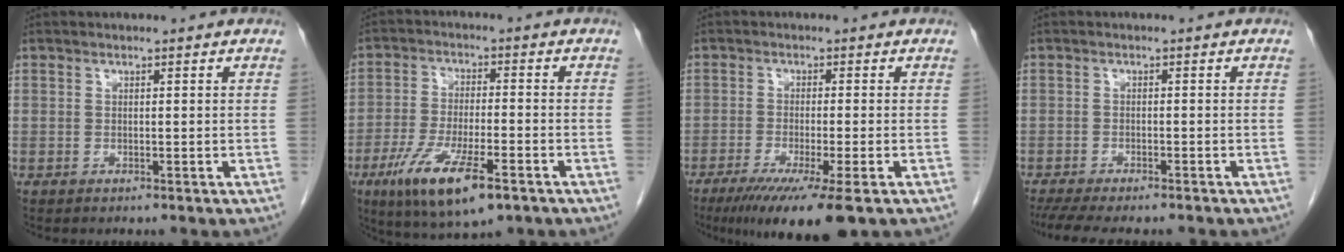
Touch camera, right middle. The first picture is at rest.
{"total": 12.2, "force": [-6.4, 2.9, 9.9], "torque": [-0.189, -0.023, -0.104]}
{"total": 10.4, "force": [-6.6, 0.1, 8.0], "torque": [-0.123, -0.028, -0.105]}
{"total": 10.7, "force": [-9.1, 2.3, 5.1], "torque": [-0.078, -0.011, -0.129]}